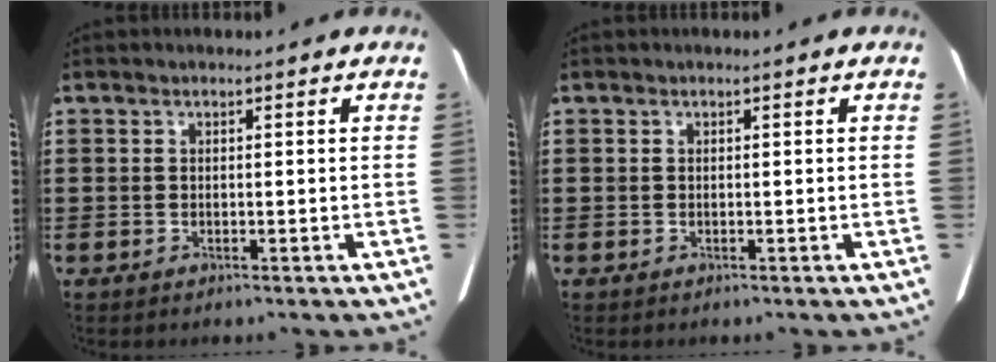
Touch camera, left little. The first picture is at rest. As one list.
[{"total": 0.0}]